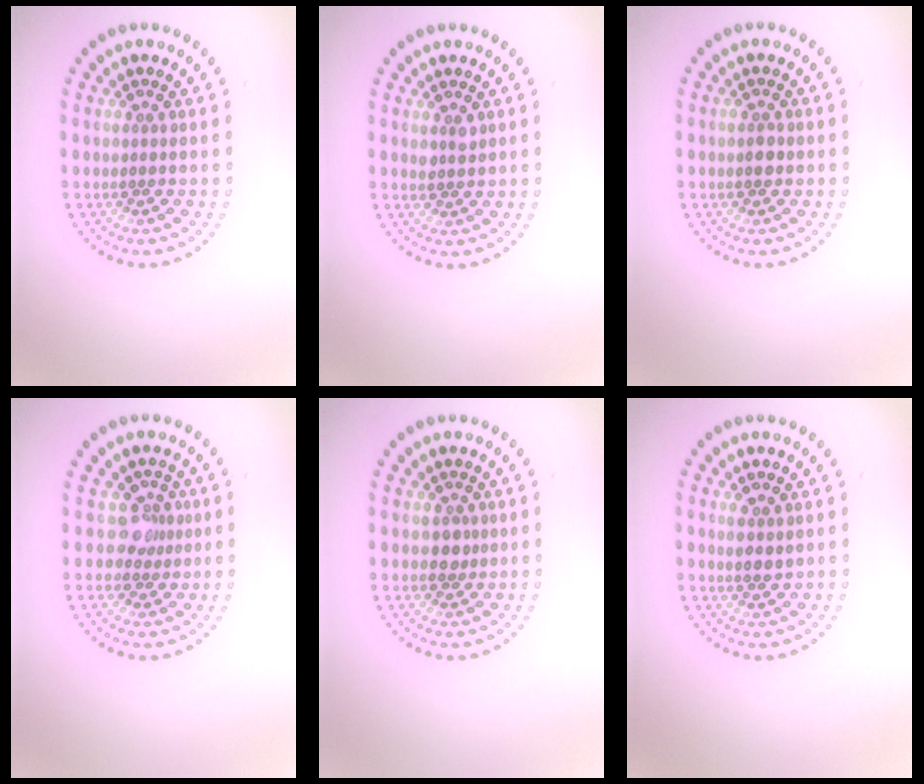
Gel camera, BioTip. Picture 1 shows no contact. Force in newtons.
{"total": 1.1, "press": 1.1, "slide": 0.4}
{"total": 1.1, "press": 1.1, "slide": 0.1}
{"total": 2.1, "press": 1.5, "slide": 1.5}
{"total": 1.3, "press": 1.1, "slide": 0.7}
{"total": 1.5, "press": 1.3, "slide": 0.8}